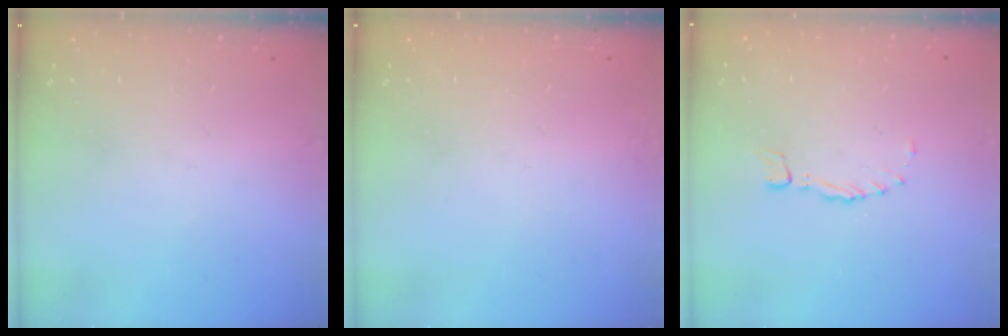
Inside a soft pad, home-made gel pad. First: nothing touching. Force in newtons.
{"total": 0.0}
{"total": 0.0}